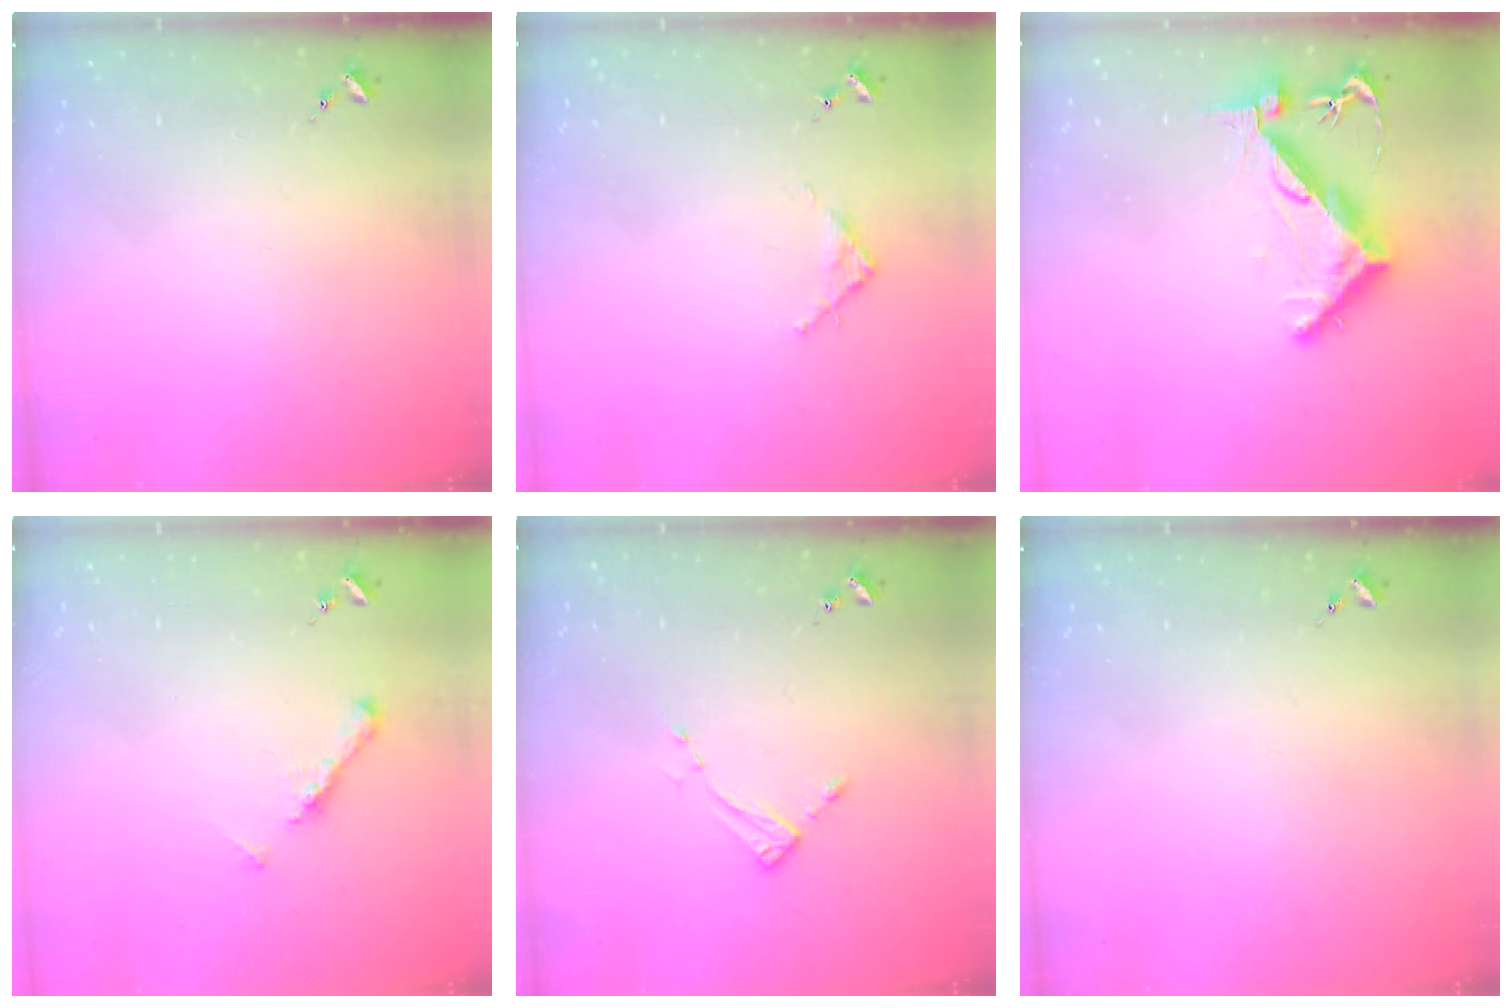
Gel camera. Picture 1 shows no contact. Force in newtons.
{"total": 2.8, "press": 2.8, "slide": 0.4}
{"total": 11.0, "press": 10.9, "slide": 1.1}
{"total": 6.8, "press": 6.7, "slide": 0.6}
{"total": 2.6, "press": 2.6, "slide": 0.4}
{"total": 0.0}